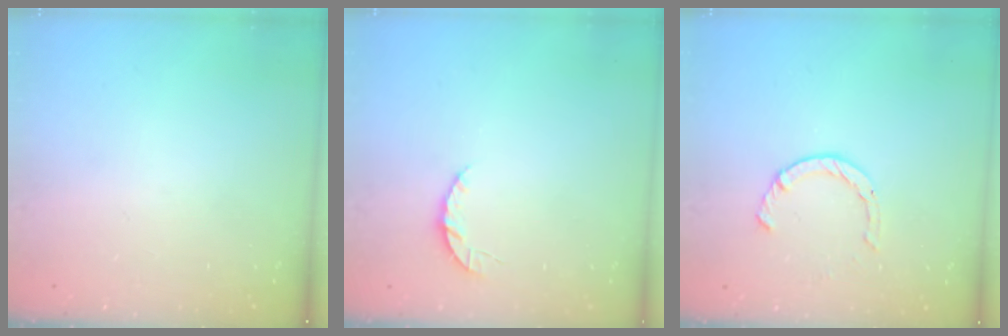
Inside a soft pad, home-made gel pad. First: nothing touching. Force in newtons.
{"total": 3.6, "press": 3.5, "slide": 0.4}
{"total": 2.4, "press": 2.4, "slide": 0.2}